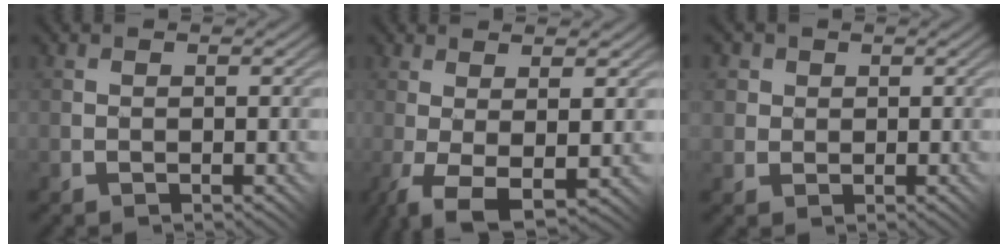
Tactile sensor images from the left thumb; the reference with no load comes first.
{"total": 5.4, "force": [-1.5, 0.8, 5.1], "torque": [-0.100, -0.002, -0.018]}
{"total": 4.2, "force": [1.8, 3.6, 0.8], "torque": [-0.030, 0.011, 0.024]}